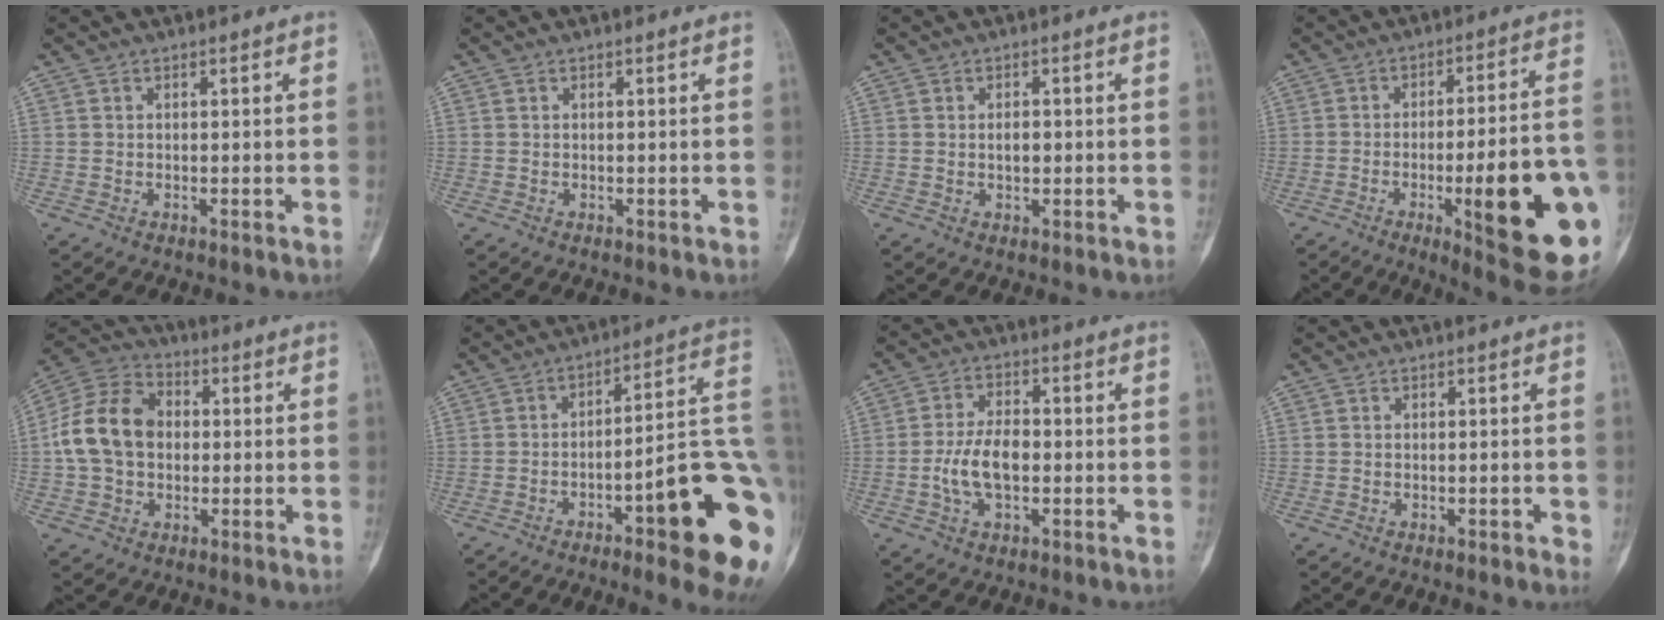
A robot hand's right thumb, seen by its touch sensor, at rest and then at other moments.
{"total": 0.0}
{"total": 2.2, "force": [-0.1, 1.5, 1.7], "torque": [-0.015, 0.003, -0.001]}
{"total": 23.1, "force": [-6.5, 5.1, 21.6], "torque": [-0.243, 0.009, -0.077]}
{"total": 14.2, "force": [0.1, 10.7, 9.3], "torque": [-0.160, 0.032, -0.006]}
{"total": 23.4, "force": [-7.3, 5.0, 21.6], "torque": [-0.226, 0.031, -0.096]}
{"total": 8.5, "force": [-1.5, 4.7, 6.9], "torque": [-0.130, 0.017, -0.031]}
{"total": 1.5, "force": [-0.4, 0.7, 1.3], "torque": [-0.014, 0.002, -0.004]}